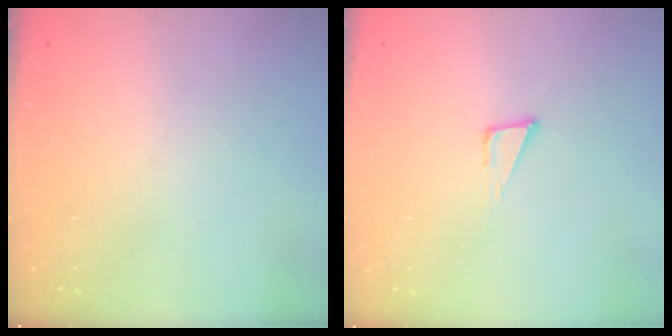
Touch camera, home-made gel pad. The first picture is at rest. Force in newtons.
{"total": 4.4, "press": 4.3, "slide": 0.8}